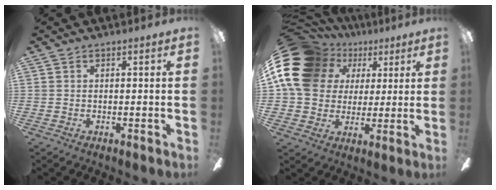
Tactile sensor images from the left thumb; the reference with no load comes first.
{"total": 19.0, "force": [5.1, 15.7, 9.4], "torque": [-0.186, -0.011, 0.097]}